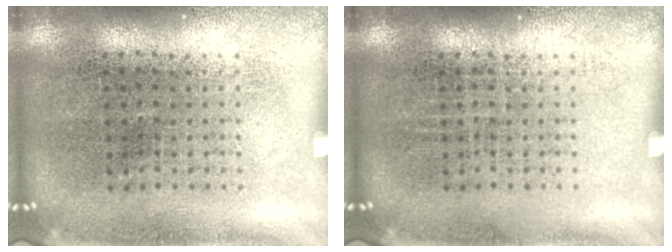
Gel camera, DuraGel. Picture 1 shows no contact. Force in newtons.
{"total": 0.0}